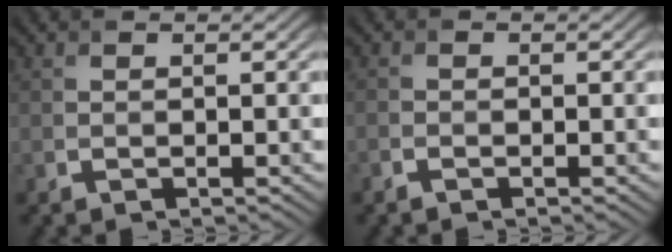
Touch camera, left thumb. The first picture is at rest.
{"total": 0.9, "force": [-0.7, 0.5, 0.3], "torque": [-0.006, -0.002, -0.014]}